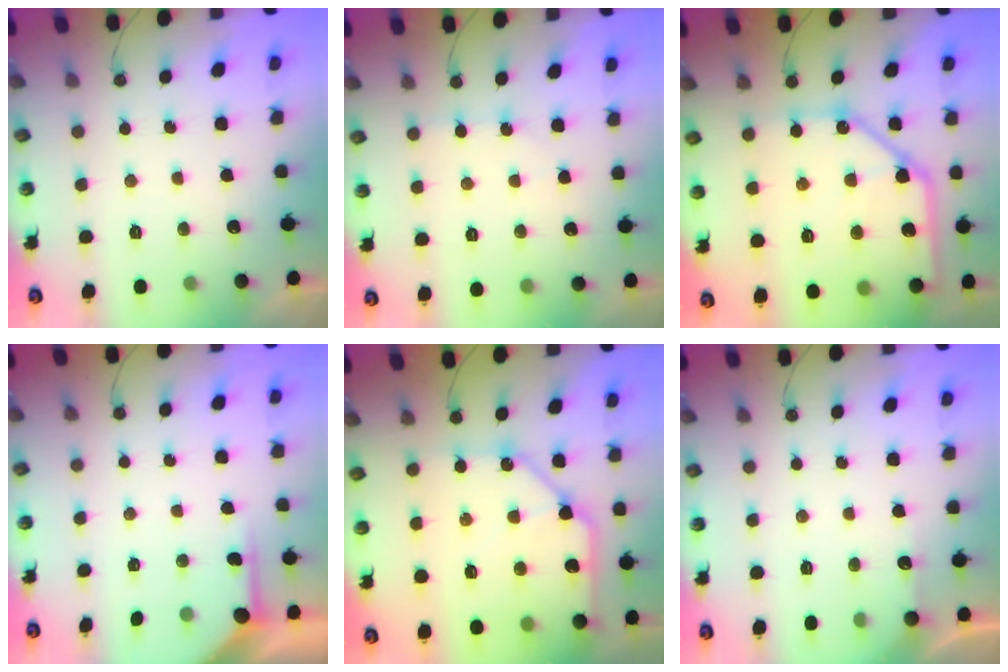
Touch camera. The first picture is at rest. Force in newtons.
{"total": 3.0, "press": 3.0, "slide": 0.4}
{"total": 17.3, "press": 17.1, "slide": 2.2}
{"total": 3.5, "press": 3.5, "slide": 0.4}
{"total": 13.7, "press": 13.6, "slide": 1.6}
{"total": 3.4, "press": 3.4, "slide": 0.3}